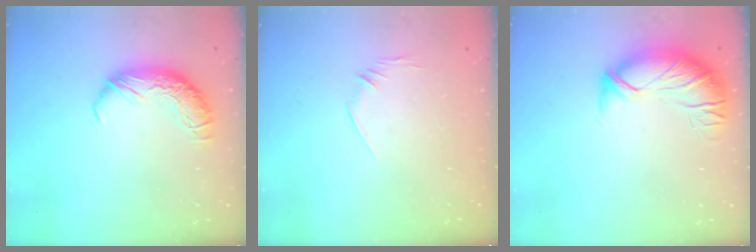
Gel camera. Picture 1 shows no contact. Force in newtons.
{"total": 6.7, "press": 6.7, "slide": 1.0}
{"total": 2.7, "press": 1.1, "slide": 2.4}